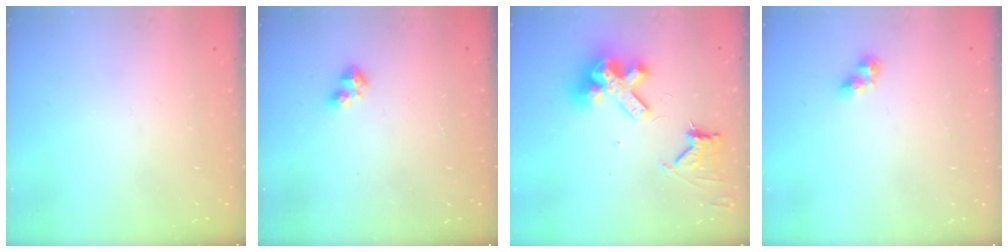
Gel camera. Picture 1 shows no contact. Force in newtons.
{"total": 2.4, "press": 2.4, "slide": 0.5}
{"total": 12.3, "press": 12.2, "slide": 1.6}
{"total": 5.3, "press": 5.2, "slide": 0.4}